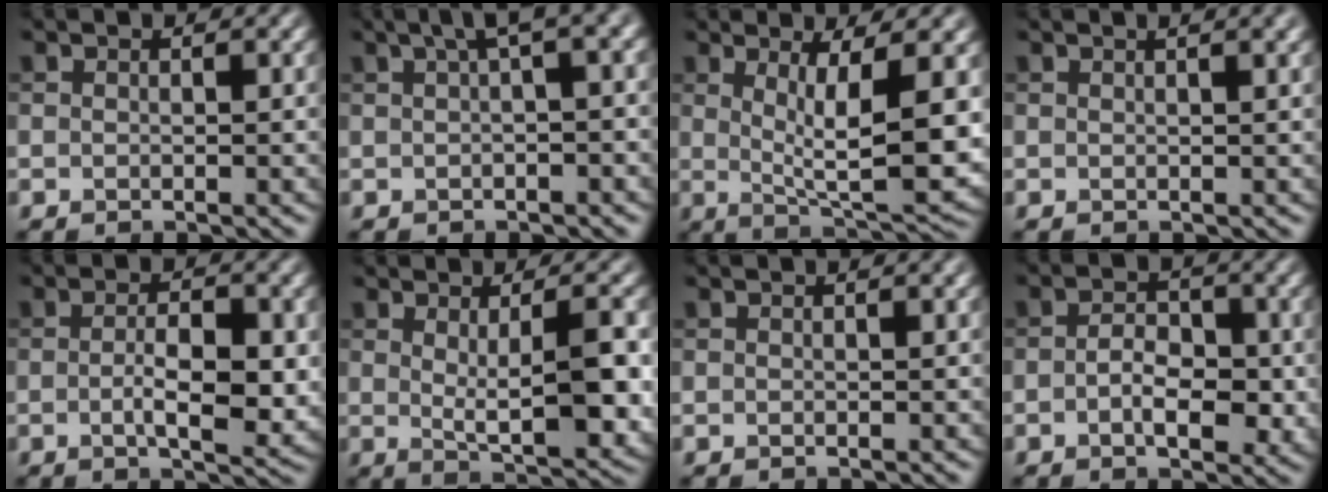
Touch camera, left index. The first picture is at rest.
{"total": 4.5, "force": [1.4, 1.1, 4.1], "torque": [-0.044, 0.022, 0.017]}
{"total": 8.0, "force": [1.3, 2.1, 7.6], "torque": [-0.126, -0.016, 0.029]}
{"total": 3.0, "force": [1.6, 1.1, 2.3], "torque": [-0.012, 0.006, 0.010]}
{"total": 5.4, "force": [-0.5, 2.0, 5.0], "torque": [-0.084, -0.012, -0.005]}
{"total": 7.1, "force": [0.4, 2.1, 6.8], "torque": [-0.097, -0.013, 0.013]}
{"total": 1.0, "force": [0.5, 0.2, 0.8], "torque": [-0.007, 0.007, 0.007]}
{"total": 4.0, "force": [-0.7, 2.3, 3.2], "torque": [-0.051, -0.005, -0.013]}